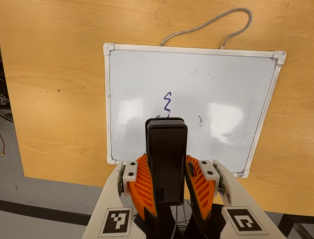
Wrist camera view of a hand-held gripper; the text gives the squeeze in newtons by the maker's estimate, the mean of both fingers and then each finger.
{"total": 9.0, "left": 7.9, "right": 10.2}